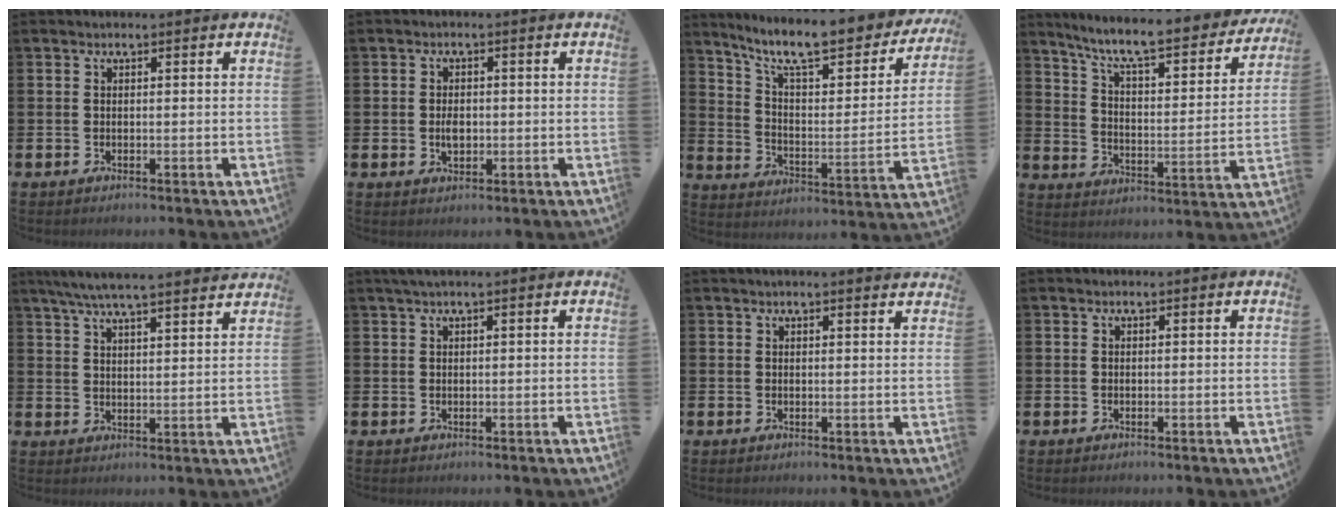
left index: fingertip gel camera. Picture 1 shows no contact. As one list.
[{"total": 2.5, "force": [-0.3, 1.6, 1.9], "torque": [-0.027, 0.002, -0.008]}, {"total": 11.1, "force": [9.4, 2.5, 5.3], "torque": [-0.123, -0.069, 0.156]}, {"total": 8.7, "force": [7.8, 1.0, 3.7], "torque": [-0.103, -0.059, 0.127]}, {"total": 6.4, "force": [6.1, 0.1, 2.1], "torque": [-0.057, -0.029, 0.107]}, {"total": 1.1, "force": [0.6, 0.0, 0.9], "torque": [-0.023, 0.005, 0.012]}, {"total": 1.2, "force": [1.2, -0.2, 0.2], "torque": [-0.003, -0.005, 0.022]}, {"total": 0.0}]